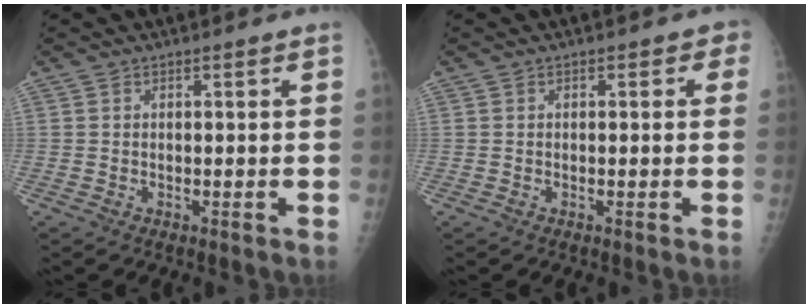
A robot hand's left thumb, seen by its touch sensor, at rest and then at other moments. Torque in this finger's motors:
{"motor_torque": [-0.08, -0.08, -0.25, 0.11, 0.01]}